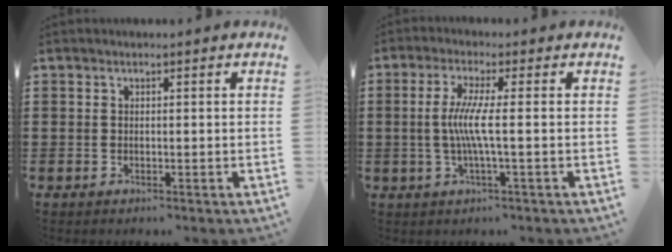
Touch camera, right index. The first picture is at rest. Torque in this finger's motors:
{"motor_torque": [0.86, -0.33, 0.32, 0.21]}